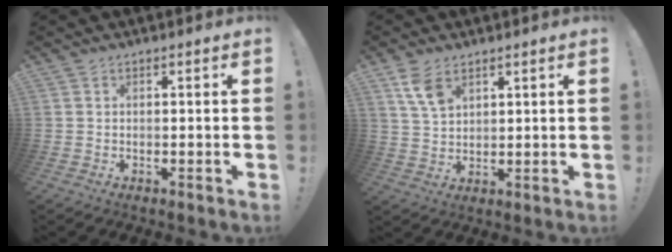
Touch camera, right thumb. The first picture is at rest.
{"total": 7.0, "force": [4.1, 3.8, 4.2], "torque": [-0.084, -0.014, 0.080]}